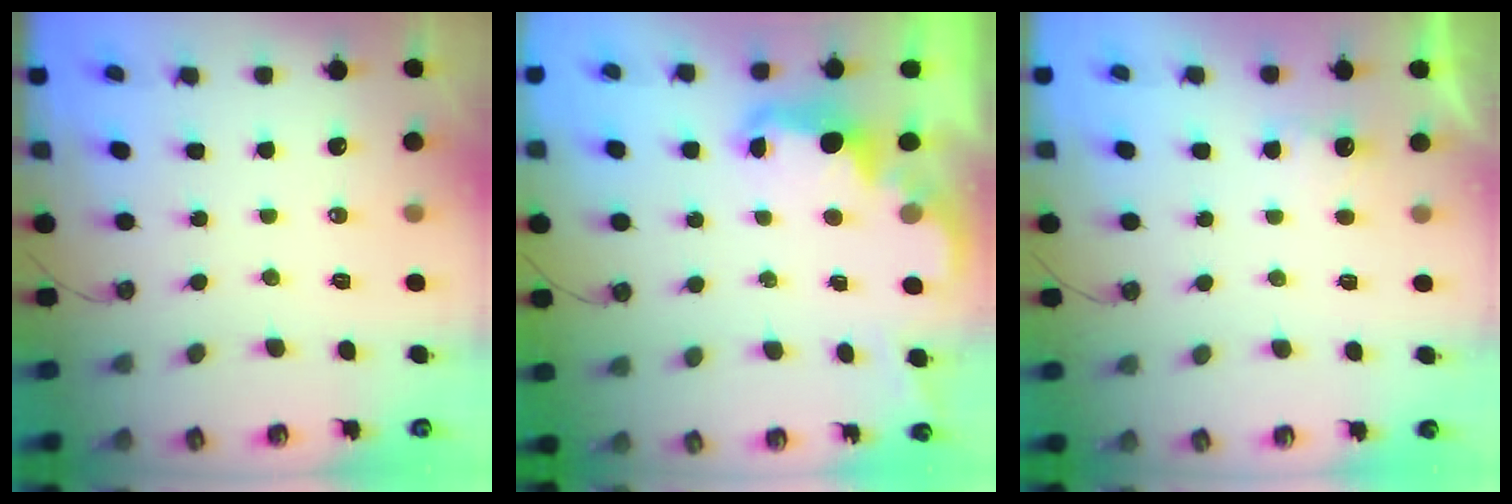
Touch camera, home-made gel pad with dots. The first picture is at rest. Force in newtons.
{"total": 2.9, "press": 2.8, "slide": 0.9}
{"total": 2.6, "press": 2.5, "slide": 0.8}